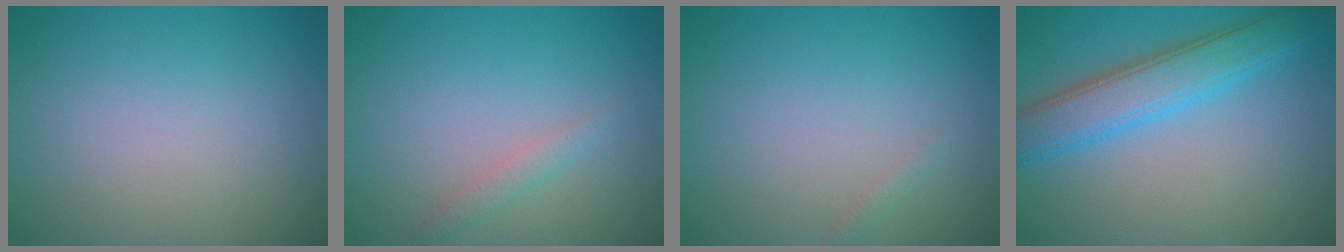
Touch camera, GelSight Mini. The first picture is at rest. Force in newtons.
{"total": 1.3, "press": 1.3, "slide": 0.1}
{"total": 0.6, "press": 0.6, "slide": 0.0}
{"total": 5.3, "press": 5.3, "slide": 0.1}